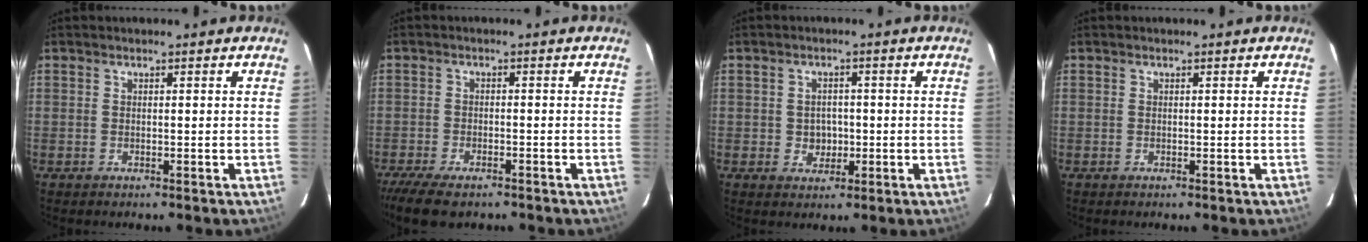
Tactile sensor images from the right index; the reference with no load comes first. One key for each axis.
{"total": 8.8, "fx": -7.0, "fy": 2.9, "fz": 4.5, "tx": -0.115, "ty": -0.029, "tz": -0.125}
{"total": 3.6, "fx": -0.5, "fy": 3.3, "fz": 1.3, "tx": -0.024, "ty": 0.007, "tz": 0.000}
{"total": 0.0}